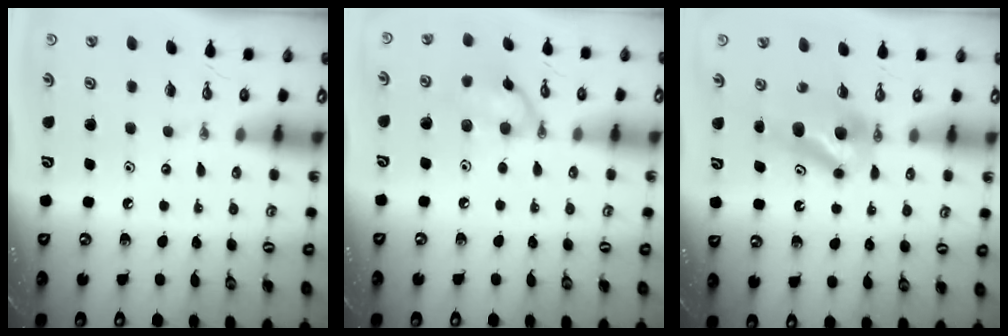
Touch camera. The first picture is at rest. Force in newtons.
{"total": 10.6, "press": 8.6, "slide": 6.3}
{"total": 7.4, "press": 7.0, "slide": 2.3}